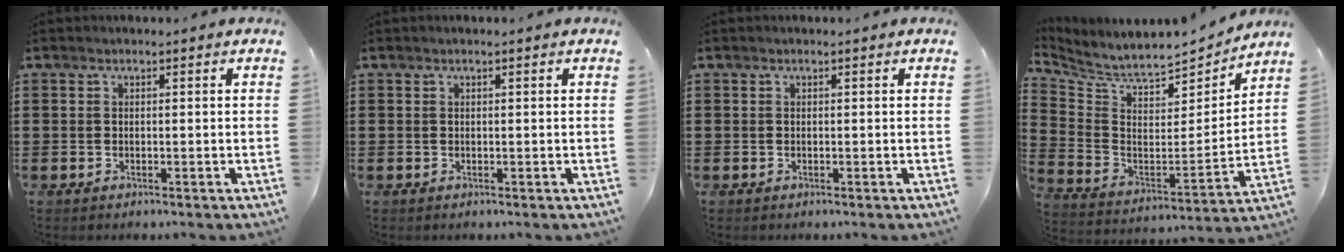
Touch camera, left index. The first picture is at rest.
{"total": 0.0}
{"total": 0.0}
{"total": 6.5, "force": [6.2, 1.0, 1.6], "torque": [-0.068, -0.056, 0.101]}